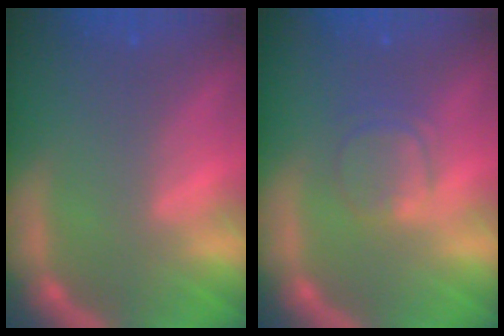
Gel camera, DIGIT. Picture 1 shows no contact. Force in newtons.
{"total": 3.0}